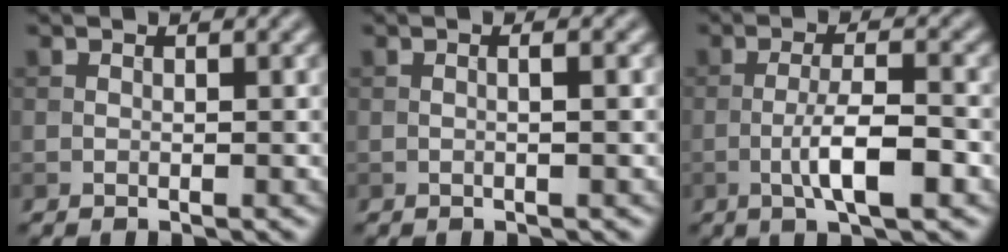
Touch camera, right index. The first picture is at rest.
{"total": 1.3, "force": [0.1, 0.4, 1.2], "torque": [-0.012, -0.004, -0.002]}
{"total": 5.0, "force": [-1.7, 1.1, 4.6], "torque": [-0.082, 0.003, -0.032]}